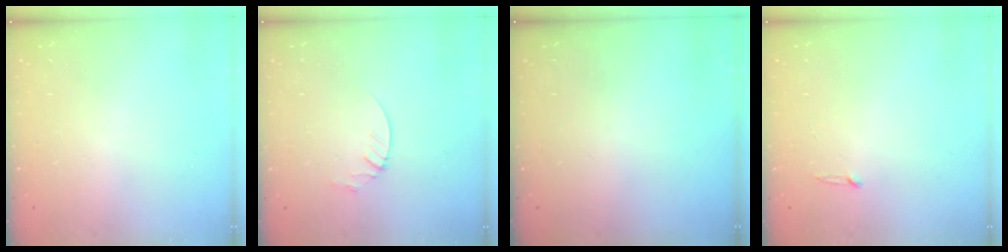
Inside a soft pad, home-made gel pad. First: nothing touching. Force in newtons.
{"total": 2.1, "press": 2.1, "slide": 0.2}
{"total": 0.0}
{"total": 2.5, "press": 2.5, "slide": 0.2}